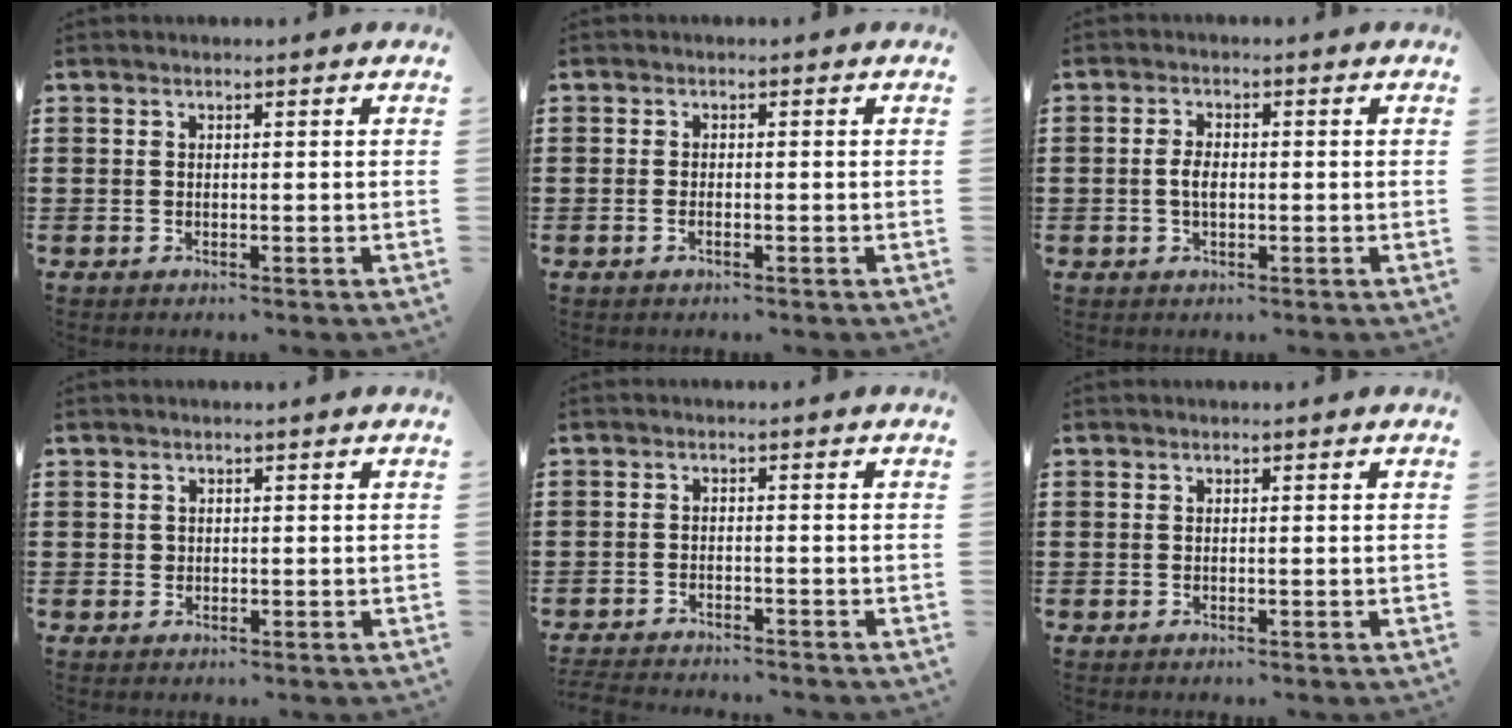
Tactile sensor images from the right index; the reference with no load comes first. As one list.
[{"total": 0.6, "force": [-0.4, 0.1, 0.5], "torque": [-0.012, -0.005, -0.005]}, {"total": 2.7, "force": [-0.3, 1.3, 2.4], "torque": [-0.053, 0.000, -0.007]}, {"total": 0.8, "force": [0.2, 0.7, 0.2], "torque": [-0.005, 0.005, 0.004]}, {"total": 2.1, "force": [-2.1, 0.0, -0.1], "torque": [-0.004, -0.002, -0.044]}, {"total": 0.0}]